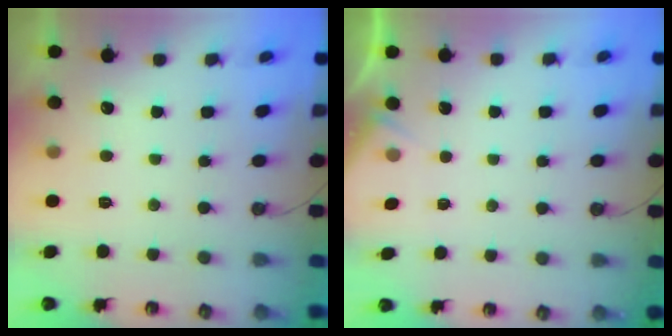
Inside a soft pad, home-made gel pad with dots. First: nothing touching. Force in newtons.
{"total": 2.9, "press": 2.8, "slide": 0.5}